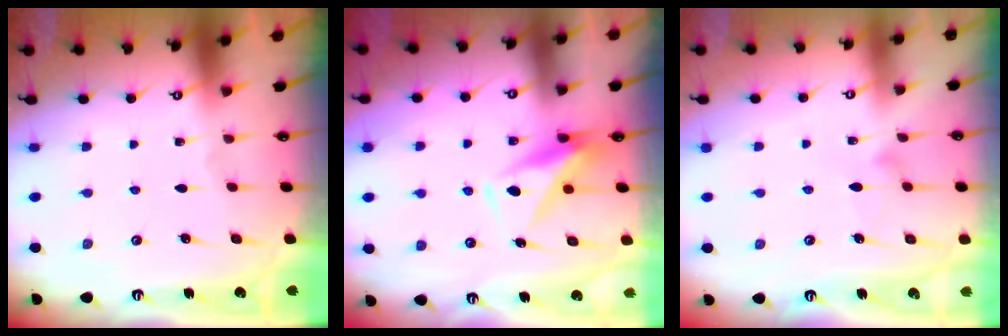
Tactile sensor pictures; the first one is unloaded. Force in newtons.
{"total": 9.3, "press": 9.2, "slide": 1.6}
{"total": 7.8, "press": 7.8, "slide": 0.4}